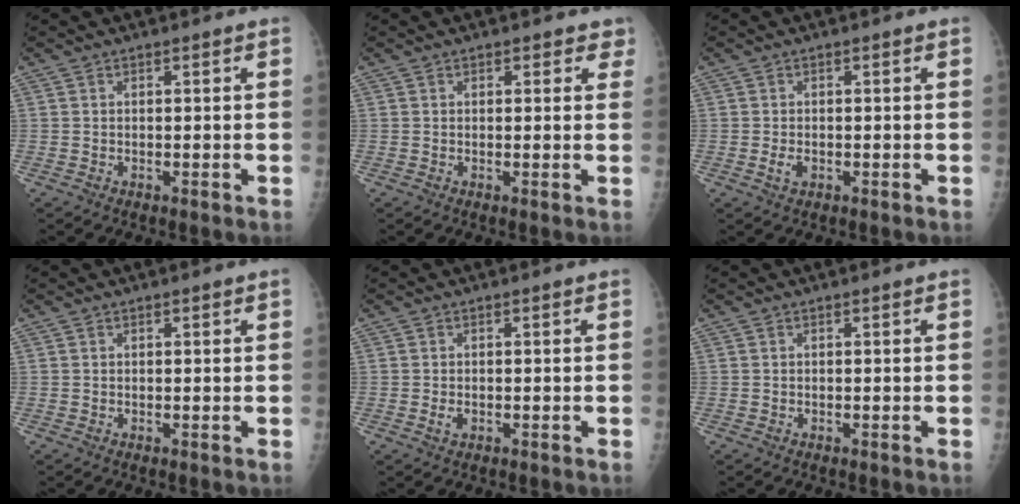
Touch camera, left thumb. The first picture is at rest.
{"total": 2.7, "force": [1.6, 1.8, 1.2], "torque": [0.018, -0.004, 0.013]}
{"total": 2.0, "force": [-0.5, 1.3, 1.4], "torque": [-0.024, 0.000, -0.009]}
{"total": 0.8, "force": [0.4, 0.4, 0.5], "torque": [-0.006, 0.000, 0.004]}
{"total": 1.5, "force": [-0.3, 1.0, 1.1], "torque": [-0.017, -0.001, -0.005]}
{"total": 0.0}